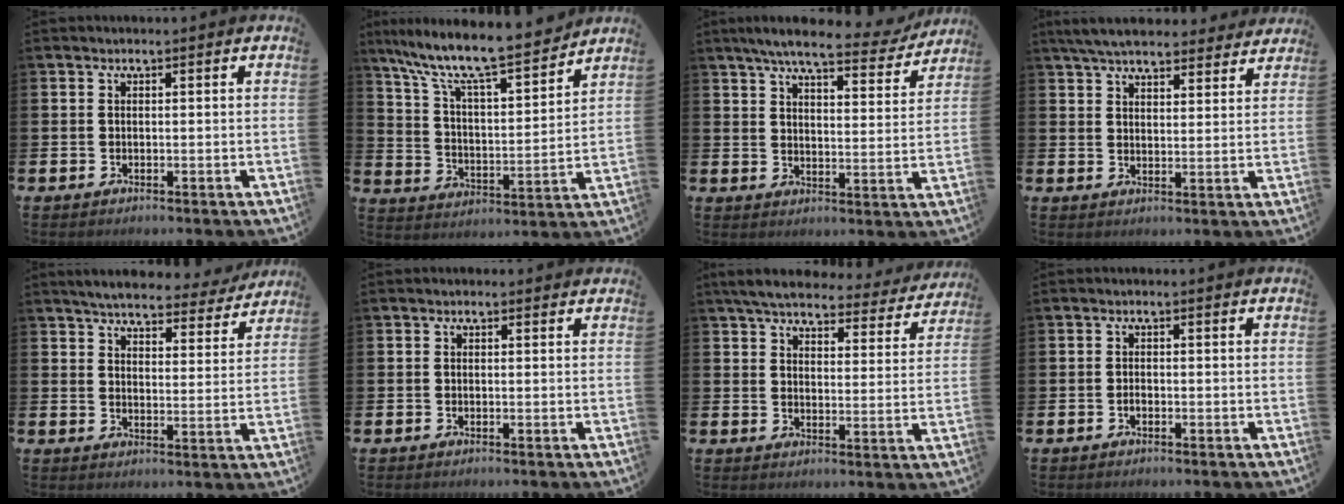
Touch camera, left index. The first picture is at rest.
{"total": 10.3, "force": [9.3, 1.1, 4.4], "torque": [-0.116, -0.067, 0.155]}
{"total": 7.4, "force": [6.4, 1.3, 3.3], "torque": [-0.062, -0.036, 0.106]}
{"total": 6.2, "force": [5.9, 1.4, 1.6], "torque": [-0.048, -0.026, 0.106]}
{"total": 5.6, "force": [5.3, 0.9, 1.3], "torque": [-0.032, -0.035, 0.089]}
{"total": 0.0}
{"total": 5.6, "force": [5.2, 1.2, 1.7], "torque": [-0.053, -0.031, 0.089]}
{"total": 0.8, "force": [-0.5, 0.5, 0.5], "torque": [-0.013, 0.000, -0.010]}